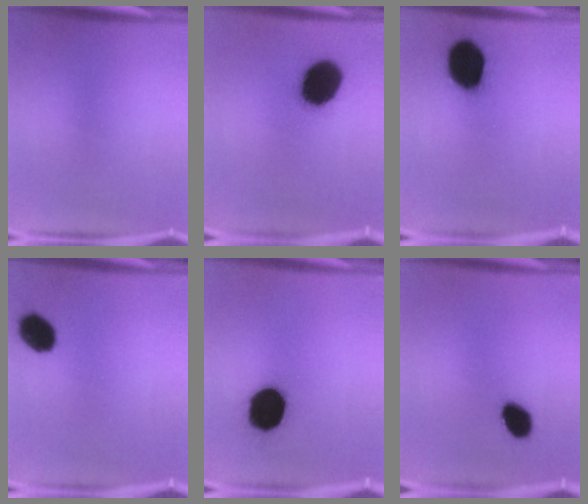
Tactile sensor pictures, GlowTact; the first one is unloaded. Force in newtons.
{"total": 18.3}
{"total": 16.9}
{"total": 8.6}
{"total": 19.8}
{"total": 7.5}